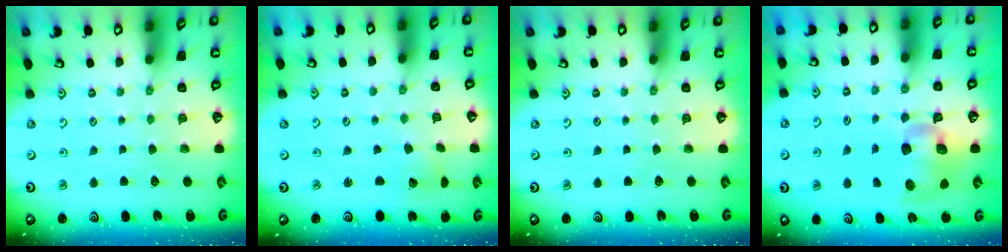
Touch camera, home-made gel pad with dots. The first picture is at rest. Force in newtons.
{"total": 2.0, "press": 2.0, "slide": 0.3}
{"total": 0.0}
{"total": 11.5, "press": 11.4, "slide": 1.9}